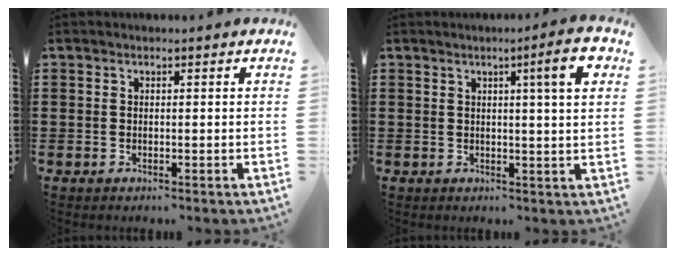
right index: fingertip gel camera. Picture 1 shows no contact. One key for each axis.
{"total": 7.0, "fx": 2.6, "fy": 0.2, "fz": 6.5, "tx": -0.103, "ty": -0.006, "tz": 0.035}